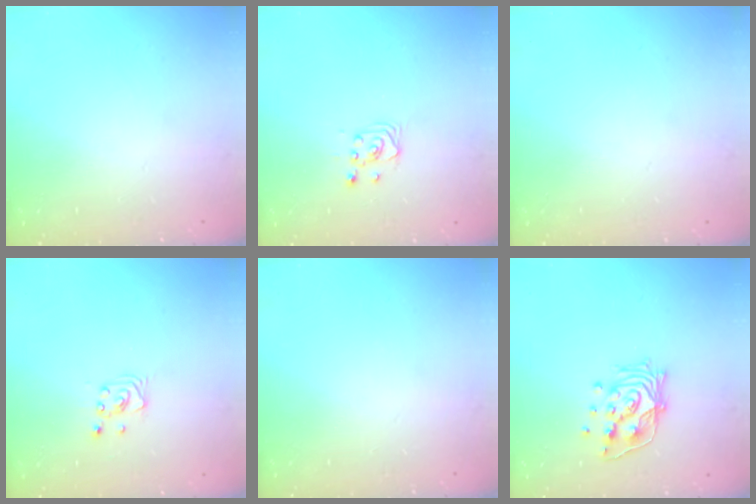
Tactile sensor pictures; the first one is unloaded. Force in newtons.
{"total": 2.9, "press": 2.9, "slide": 0.4}
{"total": 0.0}
{"total": 2.2, "press": 2.2, "slide": 0.2}
{"total": 0.0}
{"total": 13.7, "press": 13.4, "slide": 3.0}